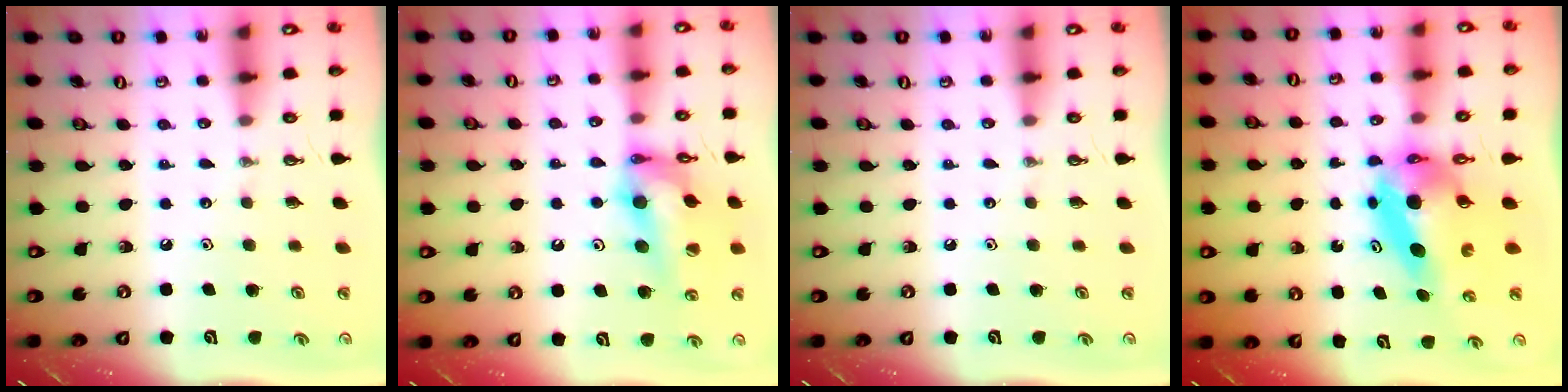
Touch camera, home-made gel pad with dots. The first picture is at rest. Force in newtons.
{"total": 16.8, "press": 16.1, "slide": 4.8}
{"total": 0.0}
{"total": 7.6, "press": 7.6, "slide": 0.6}